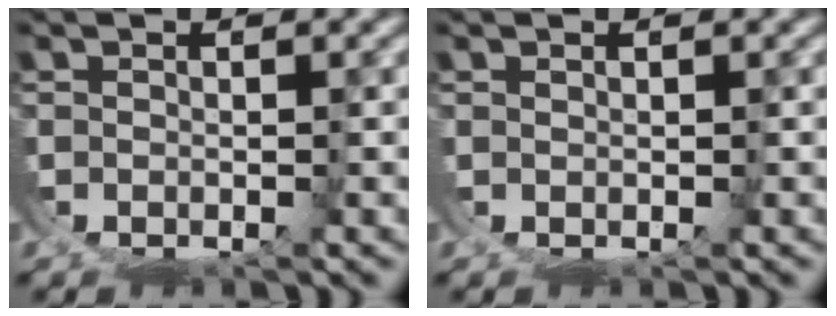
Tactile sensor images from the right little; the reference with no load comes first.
{"total": 0.6, "force": [0.6, -0.2, -0.1], "torque": [0.005, 0.002, 0.008]}